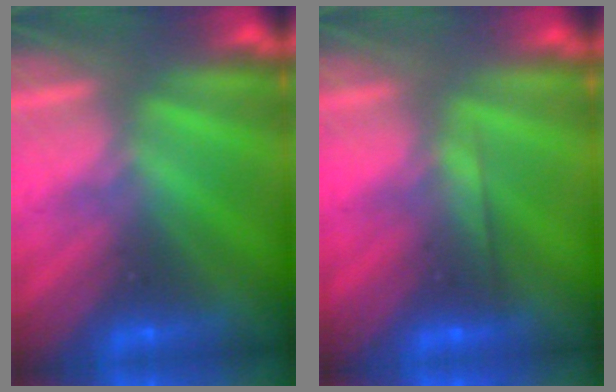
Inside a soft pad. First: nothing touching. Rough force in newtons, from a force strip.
{"total": 1.9}